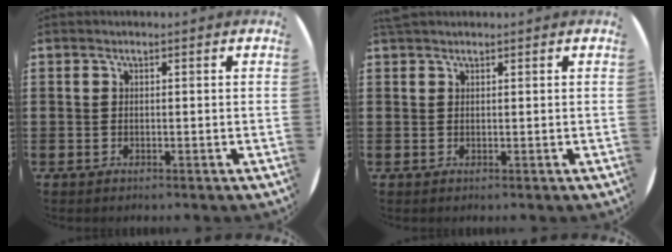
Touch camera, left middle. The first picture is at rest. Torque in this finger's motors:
{"motor_torque": [-0.12, -0.68, 0.06, 0.02]}